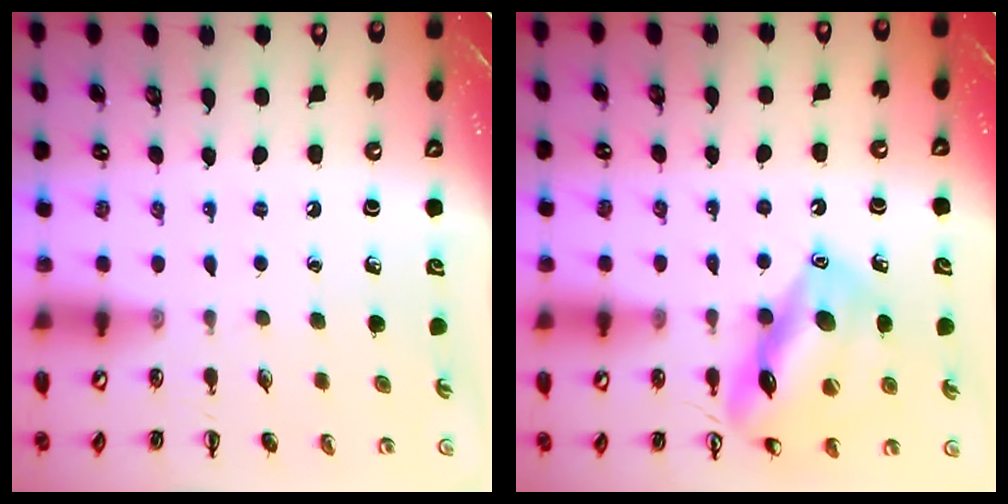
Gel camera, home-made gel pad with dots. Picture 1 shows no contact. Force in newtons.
{"total": 15.5, "press": 15.3, "slide": 1.8}